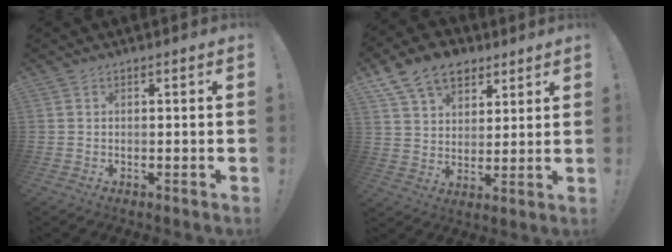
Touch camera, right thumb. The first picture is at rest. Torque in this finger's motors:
{"motor_torque": [1.47, 1.49, 0.54, 0.54, 0.05]}